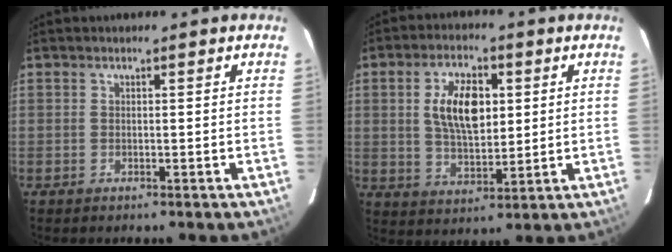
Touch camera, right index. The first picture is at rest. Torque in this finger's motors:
{"motor_torque": [0.43, -0.02, 0.27, 0.11]}